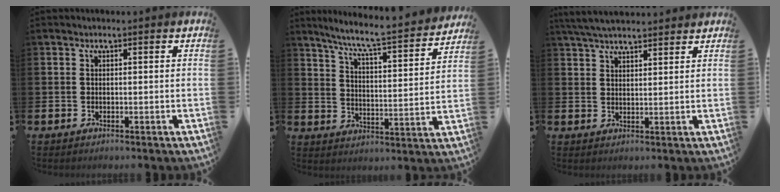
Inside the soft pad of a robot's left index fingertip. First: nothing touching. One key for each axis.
{"total": 7.5, "fx": 6.8, "fy": 0.1, "fz": 3.2, "tx": -0.081, "ty": -0.055, "tz": 0.111}
{"total": 4.6, "fx": 4.4, "fy": 0.7, "fz": 1.2, "tx": -0.038, "ty": -0.010, "tz": 0.082}